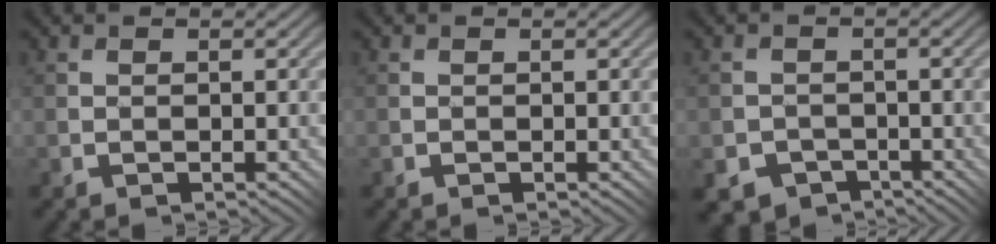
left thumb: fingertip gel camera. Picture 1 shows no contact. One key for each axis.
{"total": 0.0}
{"total": 4.1, "fx": -2.8, "fy": 3.0, "fz": 0.5, "tx": -0.006, "ty": 0.004, "tz": -0.046}